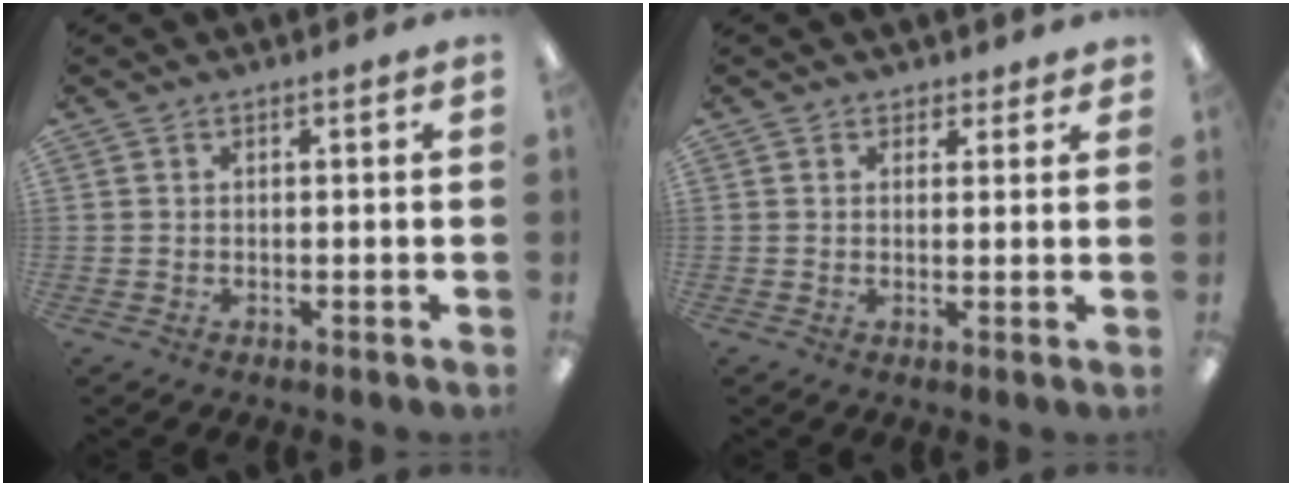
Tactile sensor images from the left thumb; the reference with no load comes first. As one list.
[{"total": 1.8, "force": [1.4, 1.2, 0.2], "torque": [0.003, -0.002, 0.025]}]